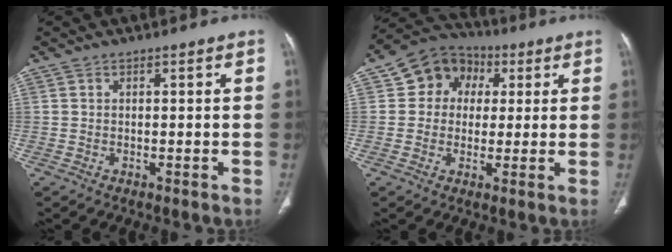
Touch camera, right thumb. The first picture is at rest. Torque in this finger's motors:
{"motor_torque": [-0.70, 1.14, -0.15, 0.17, -0.01]}